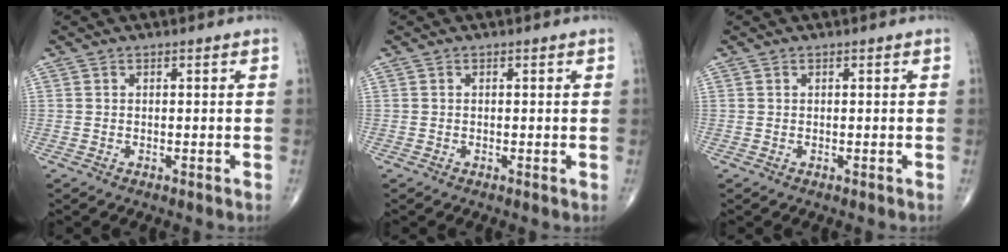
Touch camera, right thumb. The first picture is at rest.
{"total": 0.0}
{"total": 0.0}